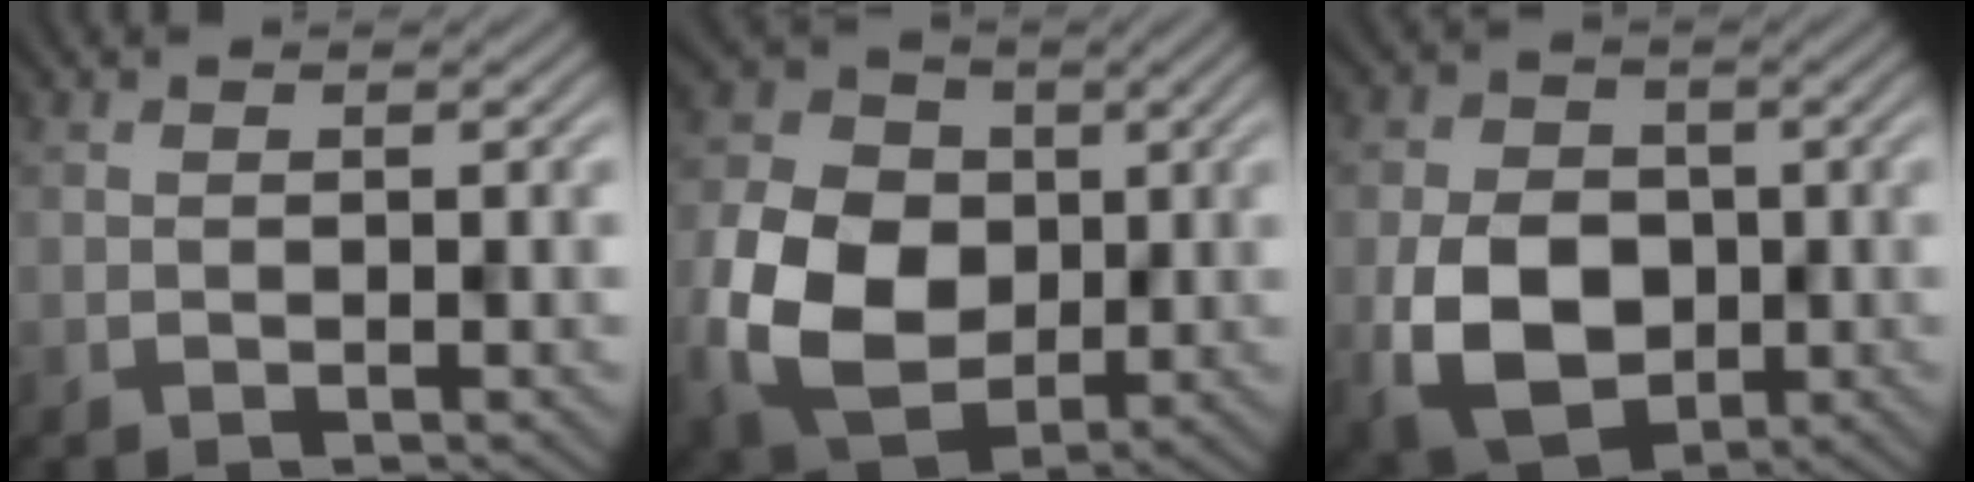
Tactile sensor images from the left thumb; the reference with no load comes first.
{"total": 10.7, "force": [-1.3, 8.4, 6.6], "torque": [-0.158, -0.009, -0.033]}
{"total": 8.6, "force": [-1.8, 6.6, 5.3], "torque": [-0.110, -0.018, -0.038]}